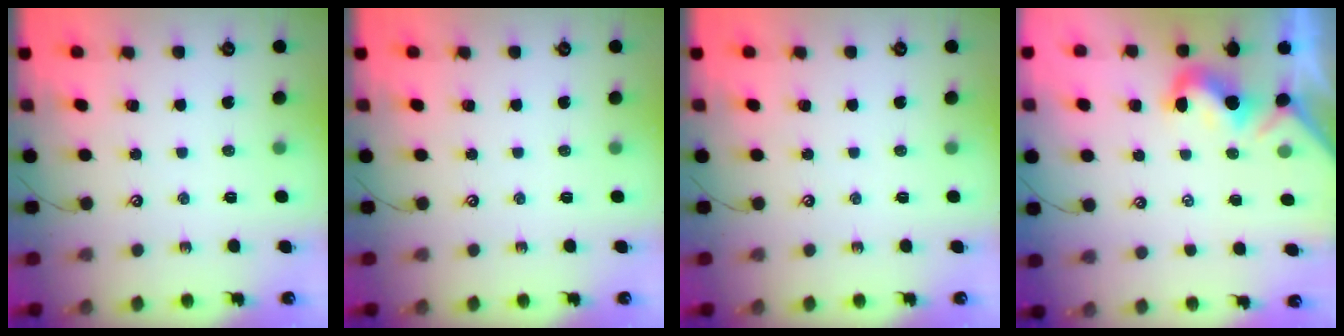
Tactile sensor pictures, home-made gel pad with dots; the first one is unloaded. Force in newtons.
{"total": 0.0}
{"total": 0.0}
{"total": 0.7, "press": 0.7, "slide": 0.3}